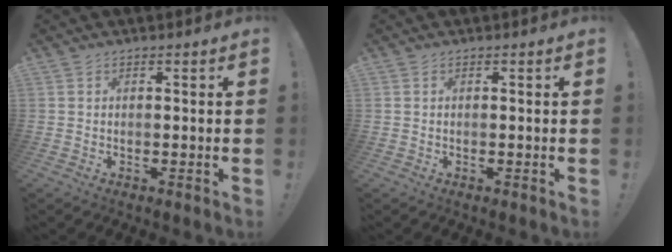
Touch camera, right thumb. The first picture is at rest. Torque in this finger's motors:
{"motor_torque": [-0.06, -0.07, -0.38, 0.02, 0.05]}